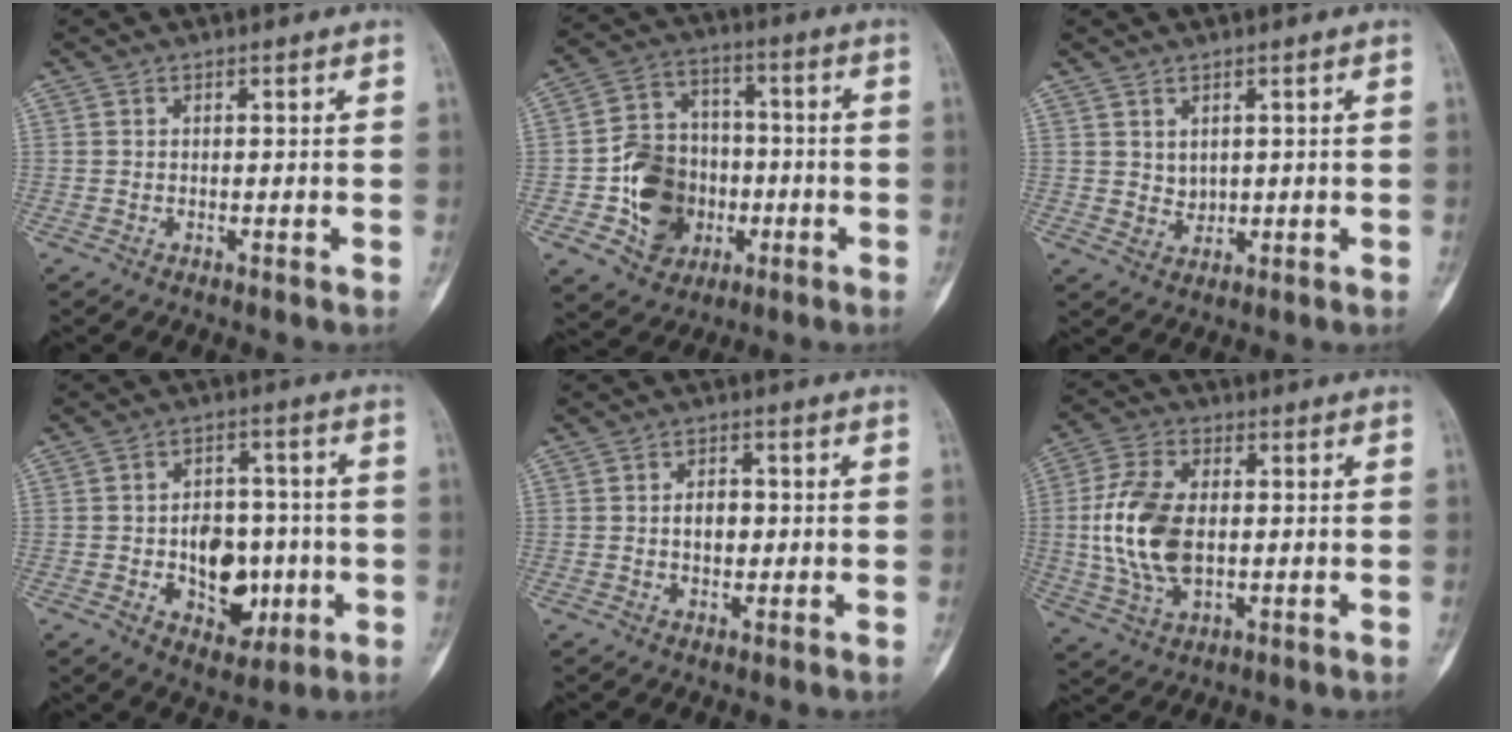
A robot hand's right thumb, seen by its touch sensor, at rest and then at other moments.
{"total": 14.5, "force": [-3.6, 12.0, 7.3], "torque": [-0.080, 0.027, -0.059]}
{"total": 2.3, "force": [0.8, 1.8, 1.1], "torque": [-0.012, -0.011, 0.025]}
{"total": 13.2, "force": [-2.6, 9.0, 9.4], "torque": [-0.089, 0.023, -0.027]}
{"total": 4.0, "force": [-0.2, 2.6, 3.0], "torque": [-0.036, 0.007, -0.006]}
{"total": 13.8, "force": [-0.2, 8.0, 11.3], "torque": [-0.231, 0.004, -0.002]}